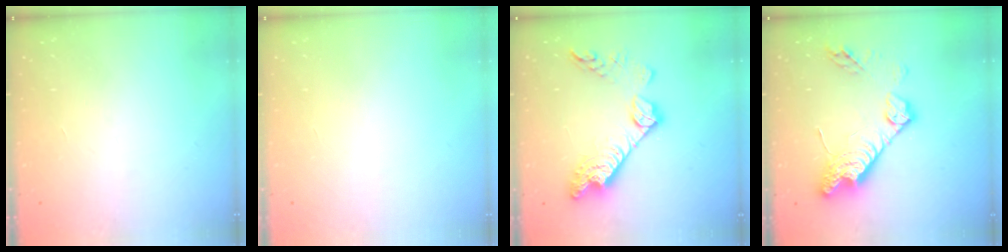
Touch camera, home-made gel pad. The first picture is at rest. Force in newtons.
{"total": 0.0}
{"total": 16.5, "press": 16.5, "slide": 1.1}
{"total": 15.9, "press": 15.8, "slide": 1.1}